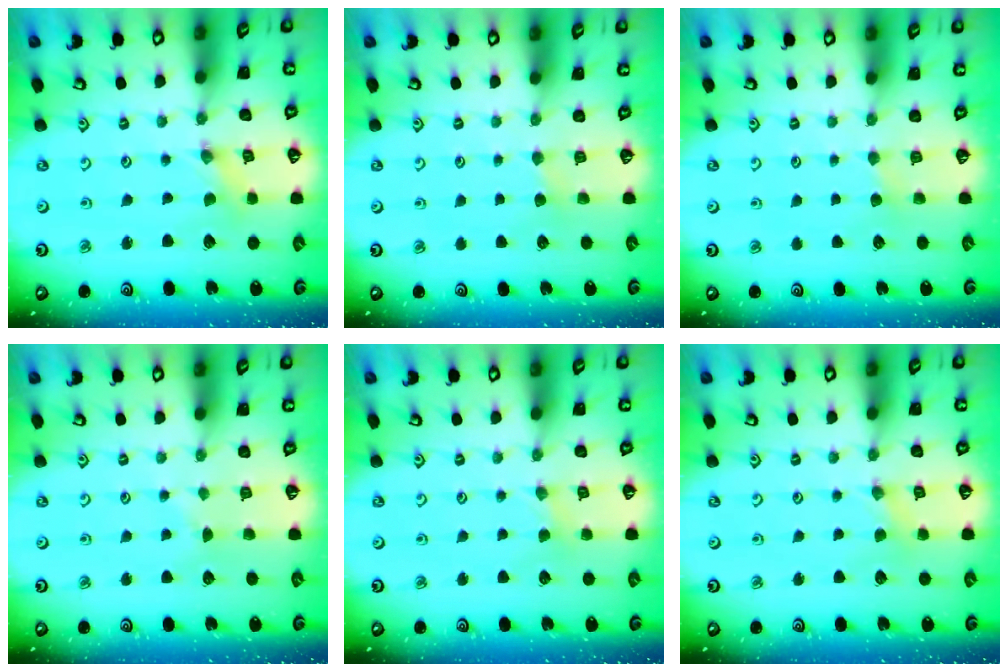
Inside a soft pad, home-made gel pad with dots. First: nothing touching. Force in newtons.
{"total": 2.5, "press": 2.5, "slide": 0.3}
{"total": 2.5, "press": 2.5, "slide": 0.3}
{"total": 3.0, "press": 3.0, "slide": 0.4}
{"total": 1.6, "press": 1.6, "slide": 0.4}
{"total": 1.9, "press": 1.8, "slide": 0.3}